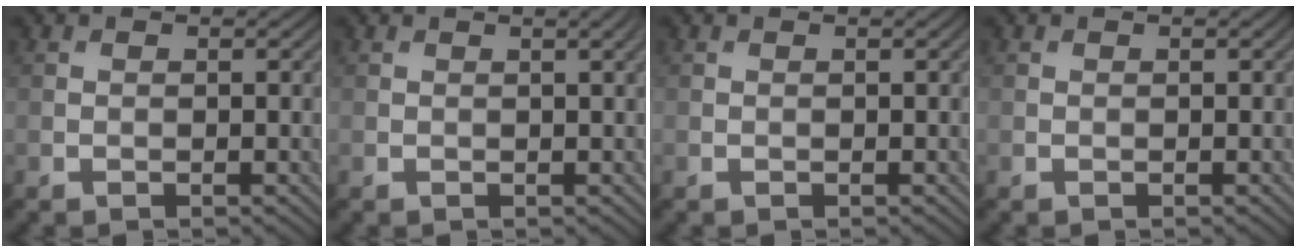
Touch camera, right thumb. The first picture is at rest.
{"total": 1.9, "force": [0.8, 0.4, 1.7], "torque": [-0.022, 0.004, 0.007]}
{"total": 0.0}
{"total": 0.0}